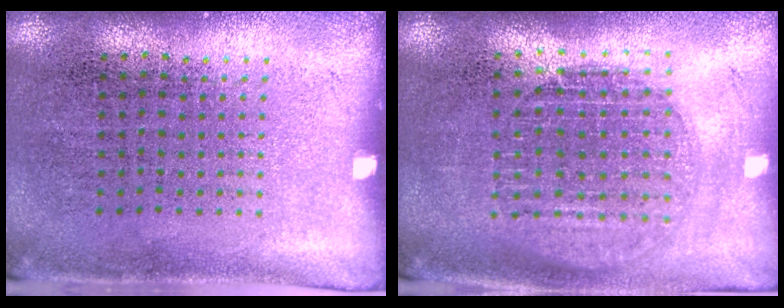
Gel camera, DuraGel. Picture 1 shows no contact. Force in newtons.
{"total": 1.6, "press": 1.4, "slide": 0.8}